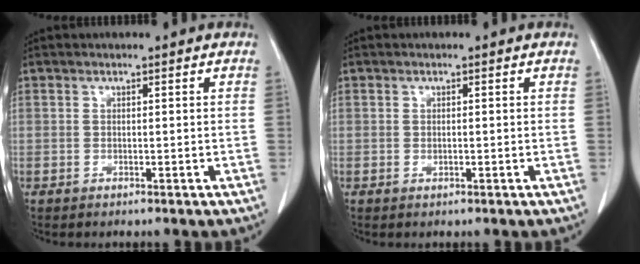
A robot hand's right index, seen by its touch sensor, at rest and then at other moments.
{"total": 0.6, "force": [-0.1, 0.2, 0.6], "torque": [-0.011, -0.001, 0.002]}